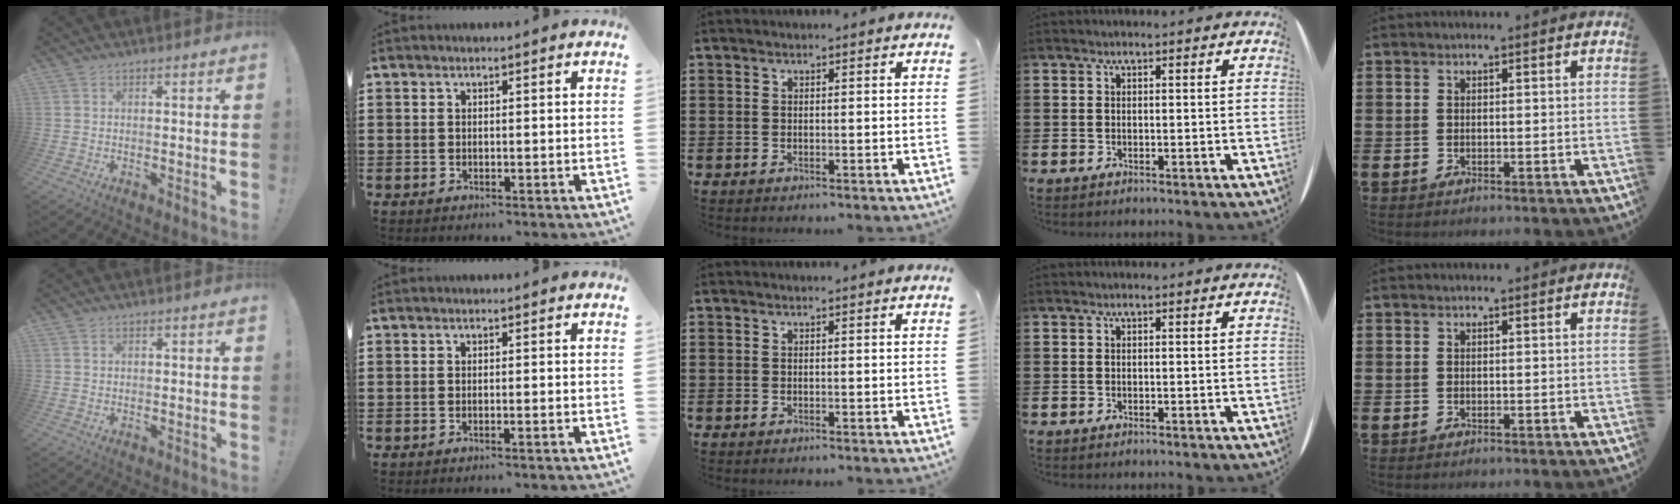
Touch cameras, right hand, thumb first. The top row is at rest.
{"thumb": {"total": 0.8, "force": [0.5, 0.6, -0.2], "torque": [0.006, 0.000, 0.009]}, "index": {"total": 0.5, "force": [-0.3, -0.1, 0.4], "torque": [-0.004, -0.003, -0.006]}}